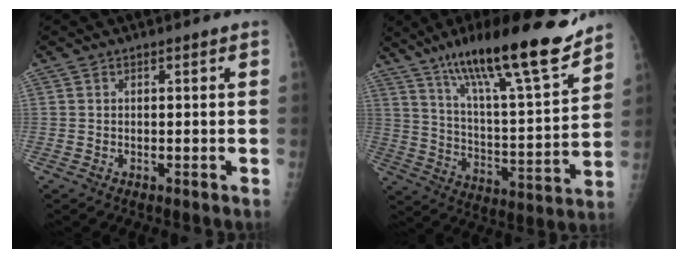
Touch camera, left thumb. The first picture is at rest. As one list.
[{"total": 23.2, "force": [16.6, 3.7, 15.9], "torque": [-0.232, -0.073, 0.276]}]